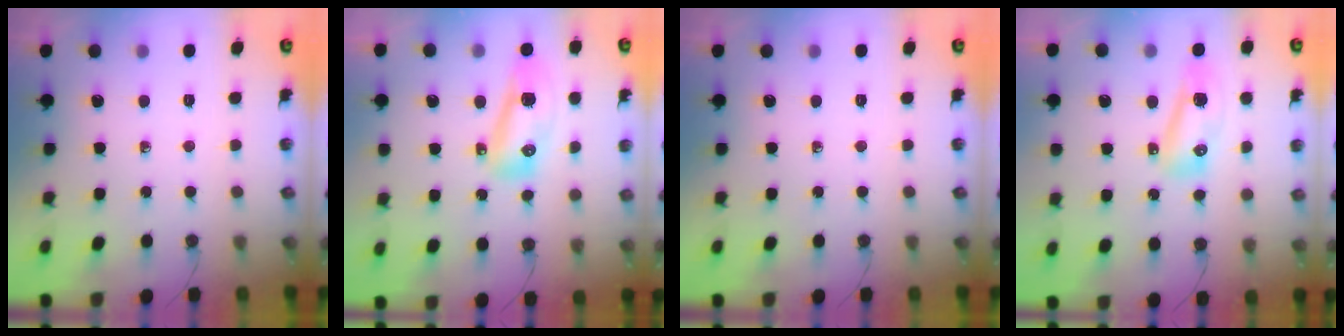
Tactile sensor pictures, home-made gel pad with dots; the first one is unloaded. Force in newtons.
{"total": 12.3, "press": 11.8, "slide": 3.7}
{"total": 0.0}
{"total": 8.1, "press": 8.0, "slide": 1.6}